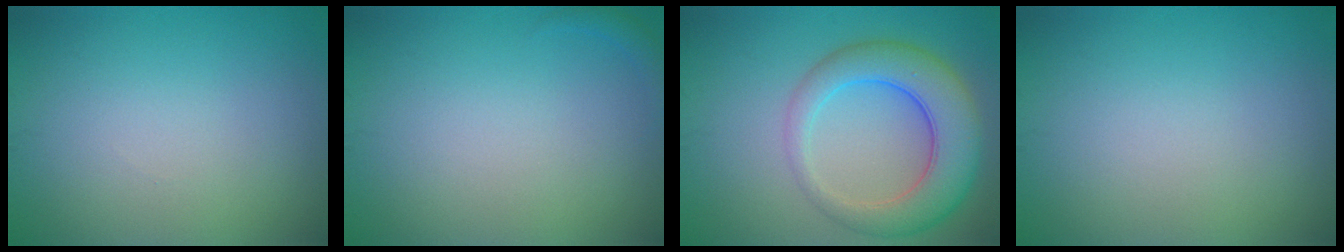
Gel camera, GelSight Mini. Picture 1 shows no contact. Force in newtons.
{"total": 0.7, "press": 0.7, "slide": 0.1}
{"total": 6.7, "press": 6.7, "slide": 0.2}
{"total": 0.0}